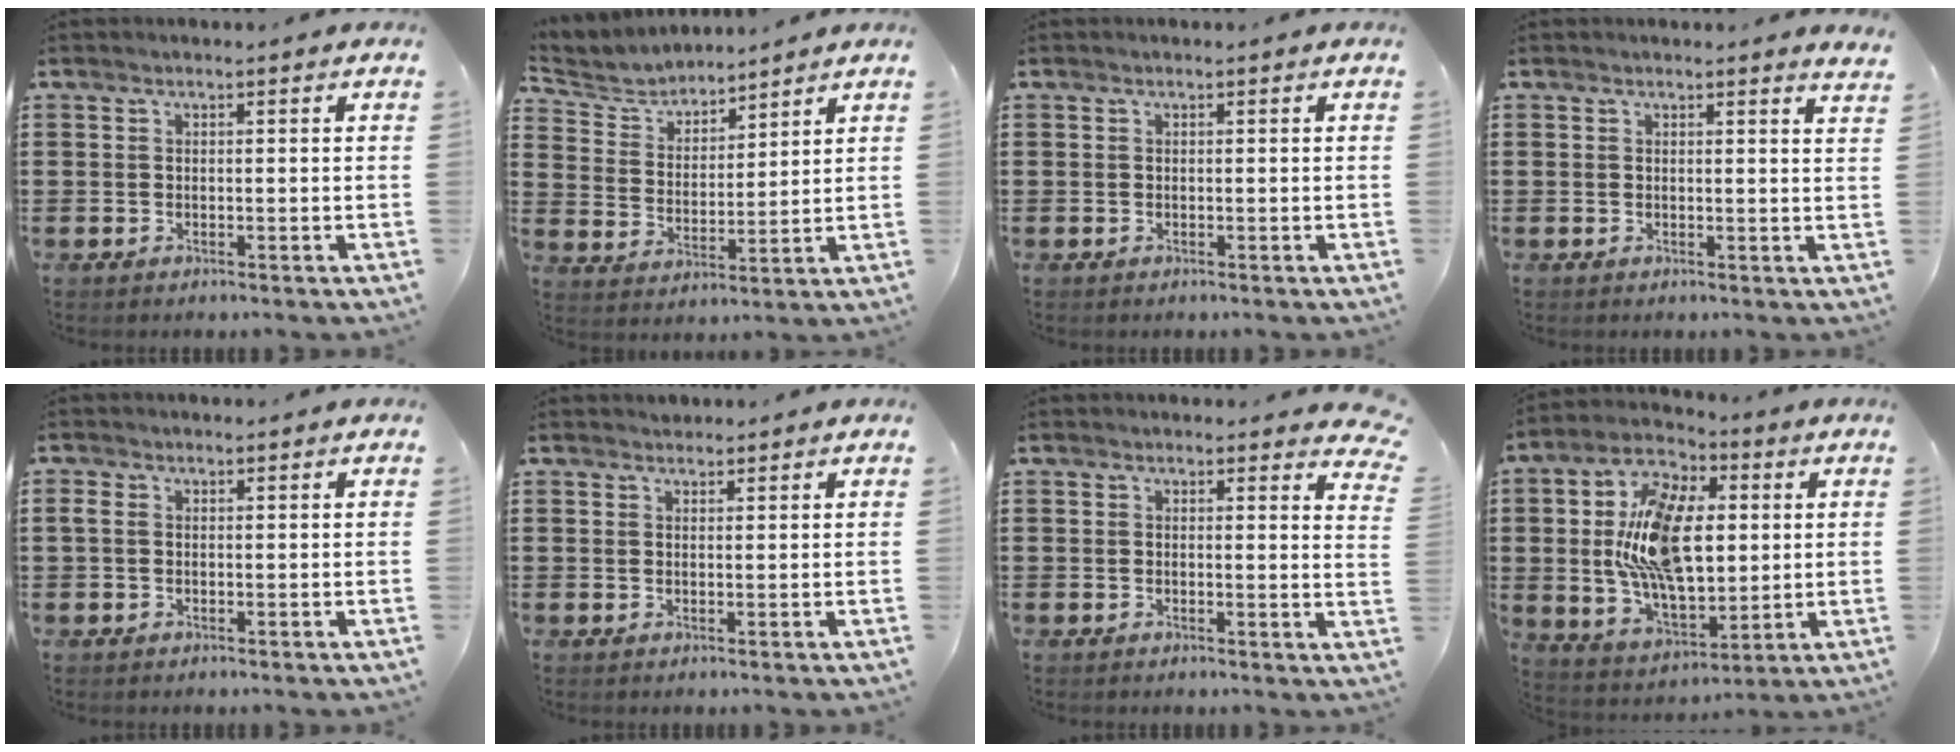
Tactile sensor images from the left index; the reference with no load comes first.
{"total": 5.1, "force": [4.9, 1.4, 0.3], "torque": [-0.035, -0.022, 0.084]}
{"total": 0.0}
{"total": 1.2, "force": [1.0, -0.2, 0.5], "torque": [-0.011, -0.003, 0.019]}
{"total": 1.3, "force": [0.0, 0.8, 1.0], "torque": [-0.037, -0.001, -0.006]}
{"total": 0.9, "force": [0.9, 0.2, -0.1], "torque": [0.001, 0.000, 0.018]}
{"total": 1.6, "force": [1.5, 0.3, 0.5], "torque": [0.000, -0.008, 0.027]}
{"total": 15.0, "force": [2.0, 8.2, 12.4], "torque": [-0.262, 0.011, 0.038]}